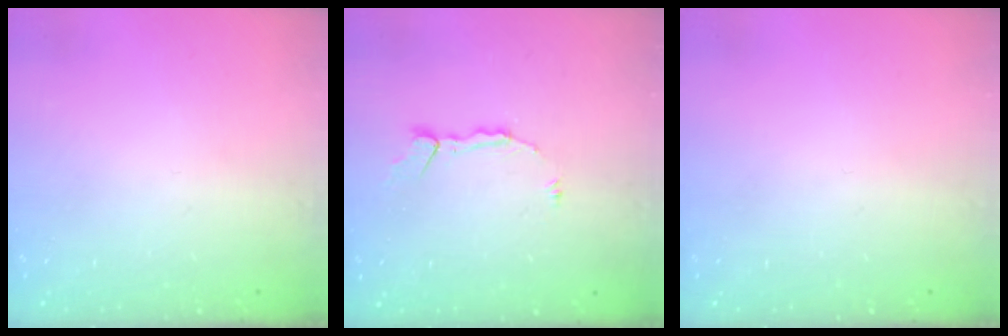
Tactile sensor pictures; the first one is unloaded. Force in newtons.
{"total": 4.7, "press": 4.7, "slide": 0.1}
{"total": 0.0}